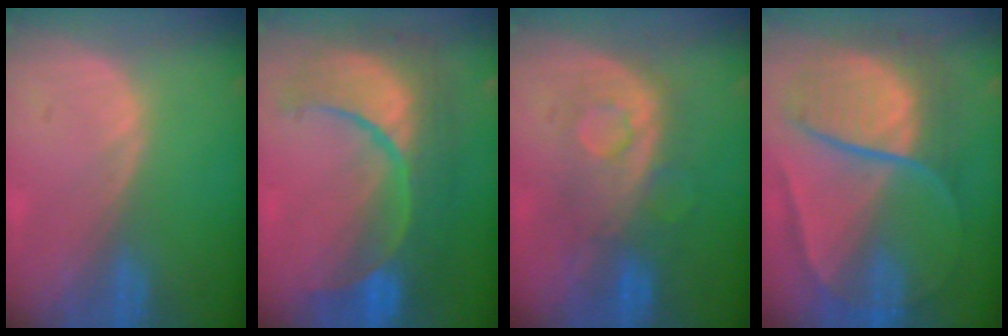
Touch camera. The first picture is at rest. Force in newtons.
{"total": 12.6, "press": 12.5, "slide": 1.4}
{"total": 7.9, "press": 7.9, "slide": 0.1}
{"total": 10.2, "press": 10.2, "slide": 1.0}